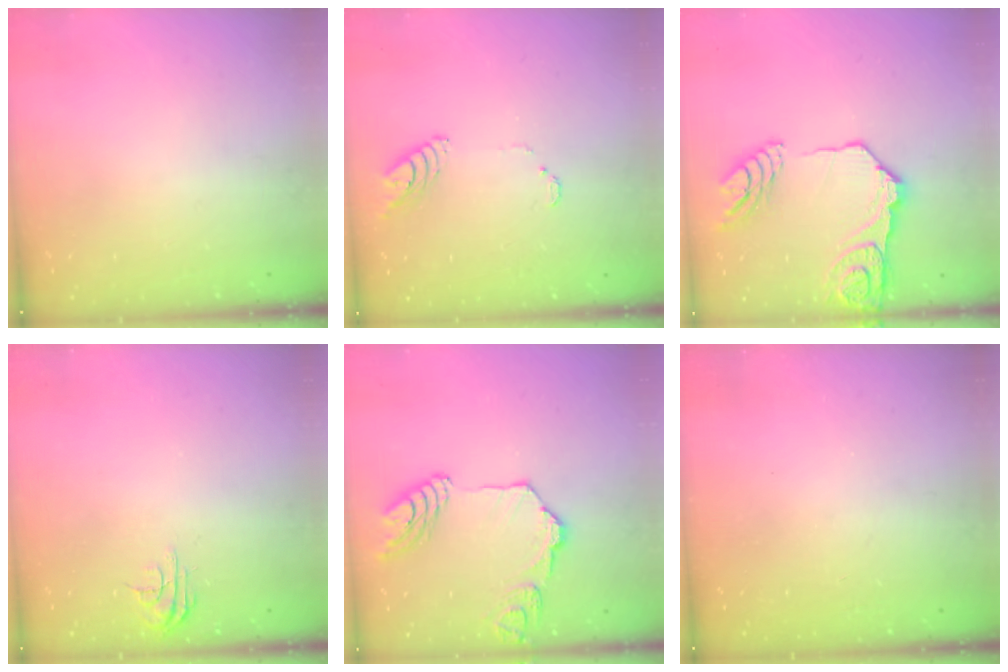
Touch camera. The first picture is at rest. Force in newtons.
{"total": 6.9, "press": 6.8, "slide": 0.7}
{"total": 17.0, "press": 16.9, "slide": 1.8}
{"total": 4.5, "press": 4.5, "slide": 0.4}
{"total": 14.6, "press": 14.5, "slide": 1.8}
{"total": 0.0}